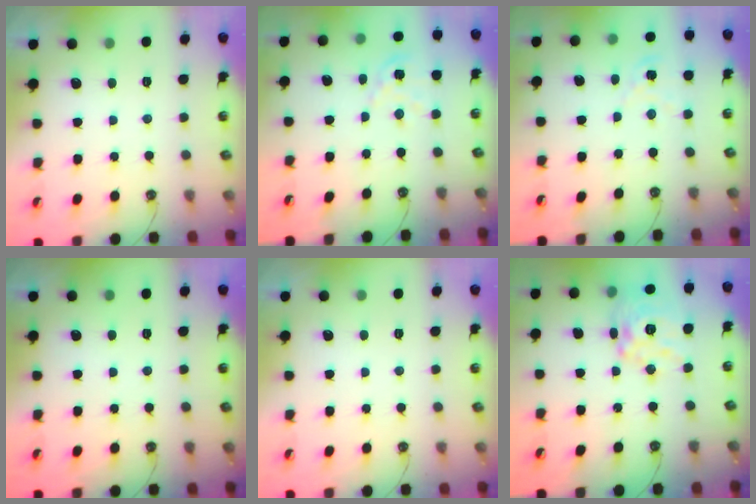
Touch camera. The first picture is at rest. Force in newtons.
{"total": 2.5, "press": 2.5, "slide": 0.2}
{"total": 1.2, "press": 1.1, "slide": 0.2}
{"total": 0.0}
{"total": 0.0}
{"total": 13.8, "press": 13.7, "slide": 1.2}